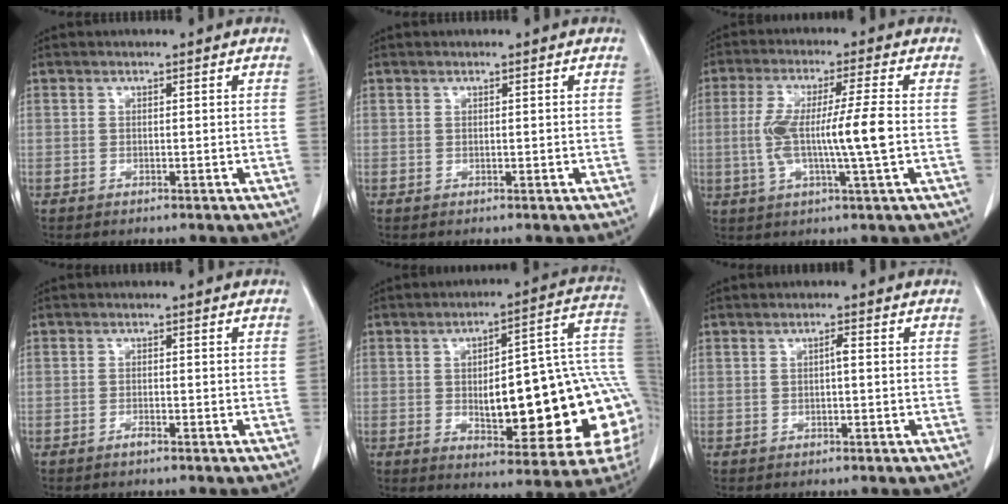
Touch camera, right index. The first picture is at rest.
{"total": 0.0}
{"total": 10.2, "force": [-0.8, 0.0, 10.2], "torque": [-0.200, 0.004, -0.018]}
{"total": 0.9, "force": [-0.7, 0.1, 0.5], "torque": [-0.011, 0.000, -0.013]}
{"total": 23.2, "force": [-1.8, 6.0, 22.3], "torque": [-0.228, 0.029, -0.012]}
{"total": 1.0, "force": [-0.1, 0.1, 1.0], "torque": [-0.015, 0.002, -0.001]}